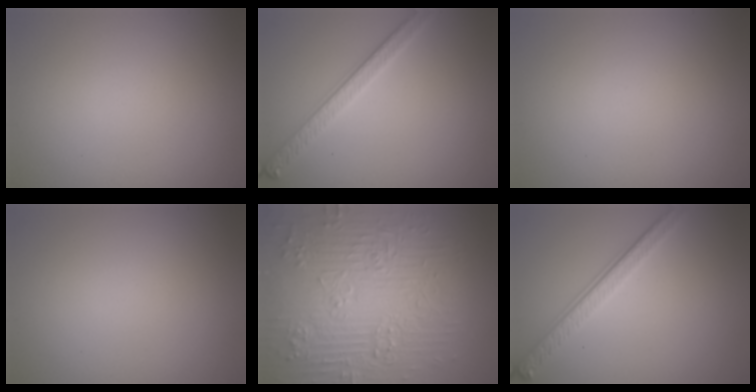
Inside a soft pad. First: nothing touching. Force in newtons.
{"total": 2.8, "press": 2.6, "slide": 1.0}
{"total": 0.0}
{"total": 0.0}
{"total": 9.3, "press": 6.9, "slide": 6.2}
{"total": 3.9, "press": 2.7, "slide": 2.8}